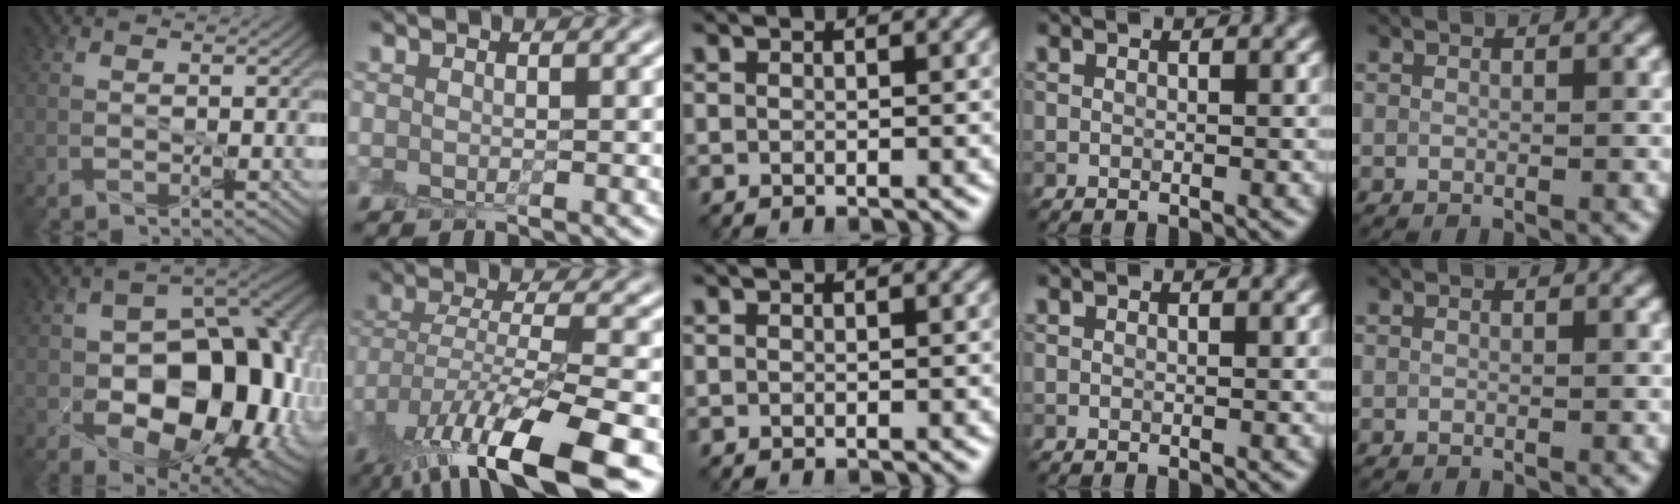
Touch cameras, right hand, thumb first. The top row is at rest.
{"thumb": {"total": 17.2, "force": [-4.0, 11.3, 12.3], "torque": [-0.131, -0.020, -0.055]}, "index": {"total": 11.5, "force": [-6.6, 3.5, 8.7], "torque": [-0.172, -0.013, -0.105]}}